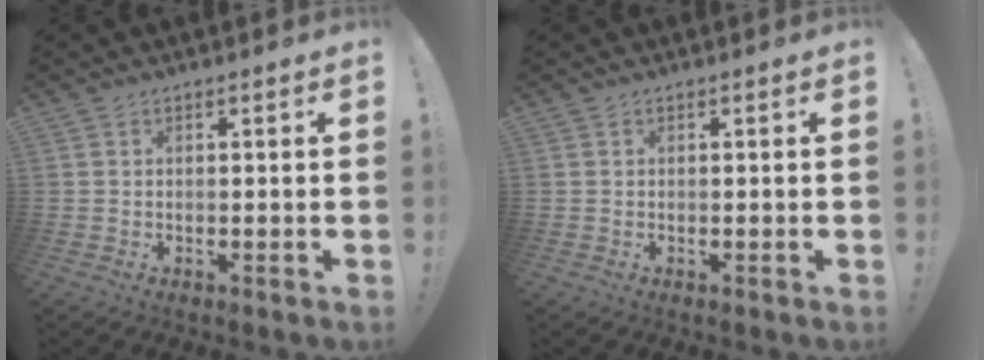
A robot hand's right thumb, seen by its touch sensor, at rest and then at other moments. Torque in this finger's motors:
{"motor_torque": [0.00, 0.00, 0.00, 0.00, 0.00]}